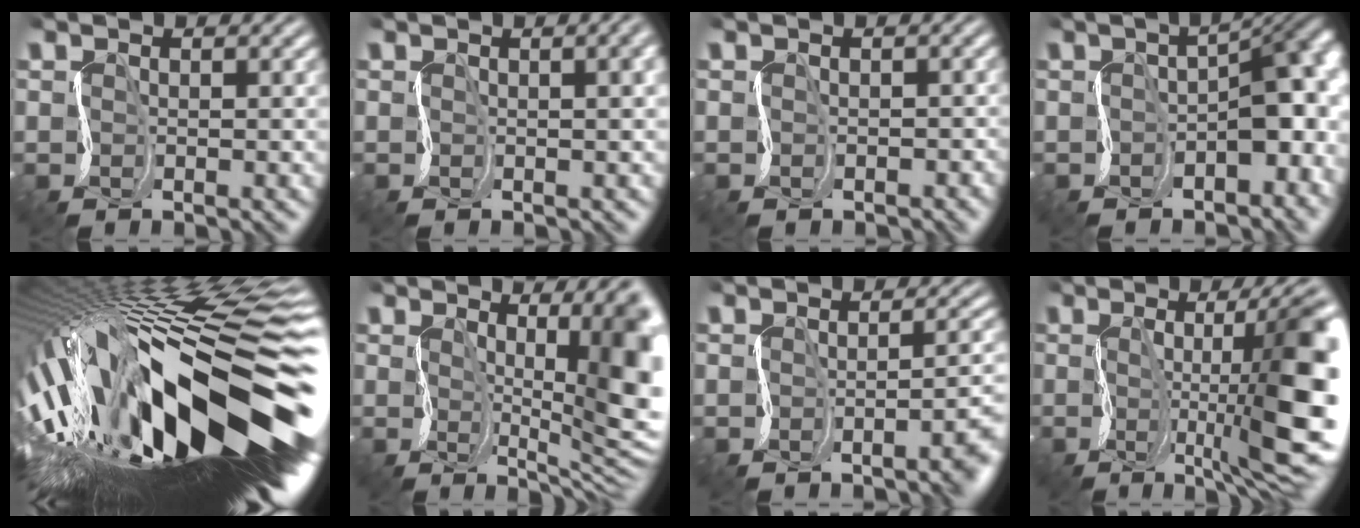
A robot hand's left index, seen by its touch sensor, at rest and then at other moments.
{"total": 6.7, "force": [1.9, 3.7, 5.3], "torque": [-0.013, 0.039, -0.015]}
{"total": 1.0, "force": [-0.6, 0.8, 0.2], "torque": [0.007, 0.001, -0.005]}
{"total": 8.3, "force": [-0.3, 3.7, 7.4], "torque": [-0.084, 0.003, -0.004]}
{"total": 19.7, "force": [-2.5, 6.6, 18.4], "torque": [-0.307, -0.008, -0.054]}
{"total": 10.7, "force": [1.4, 2.6, 10.3], "torque": [-0.130, -0.006, 0.027]}
{"total": 4.5, "force": [-1.6, 1.3, 4.0], "torque": [-0.026, -0.007, -0.022]}
{"total": 11.7, "force": [0.0, 2.8, 11.3], "torque": [-0.145, -0.001, -0.004]}